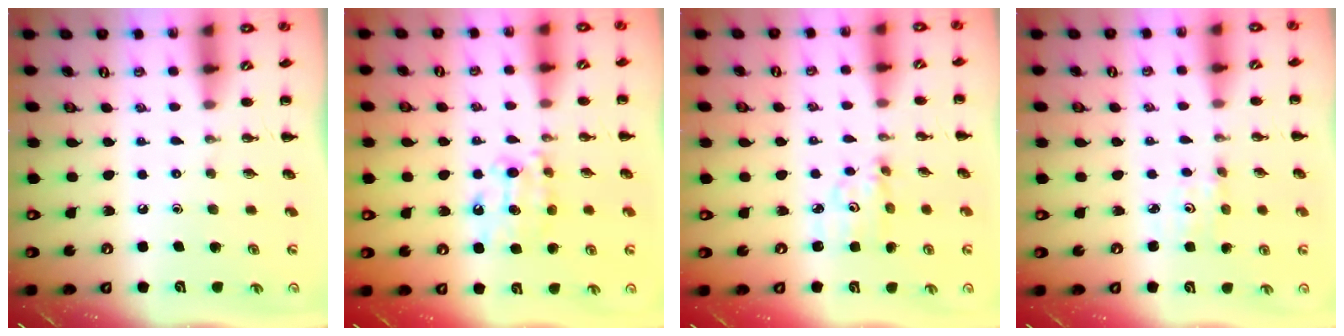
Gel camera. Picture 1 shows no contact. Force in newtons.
{"total": 8.1, "press": 8.0, "slide": 0.9}
{"total": 3.5, "press": 3.5, "slide": 0.1}
{"total": 1.2, "press": 1.1, "slide": 0.4}